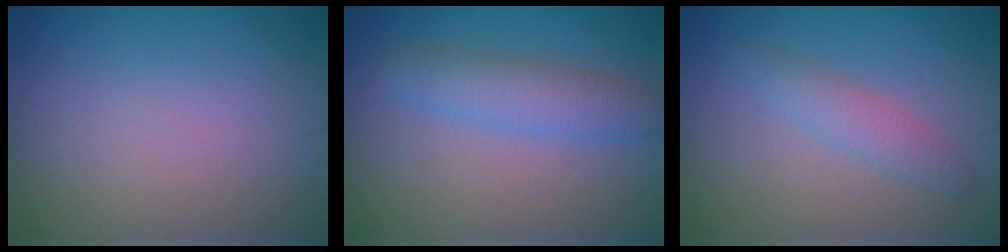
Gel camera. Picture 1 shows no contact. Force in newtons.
{"total": 3.6, "press": 3.6, "slide": 0.1}
{"total": 2.1, "press": 2.1, "slide": 0.2}